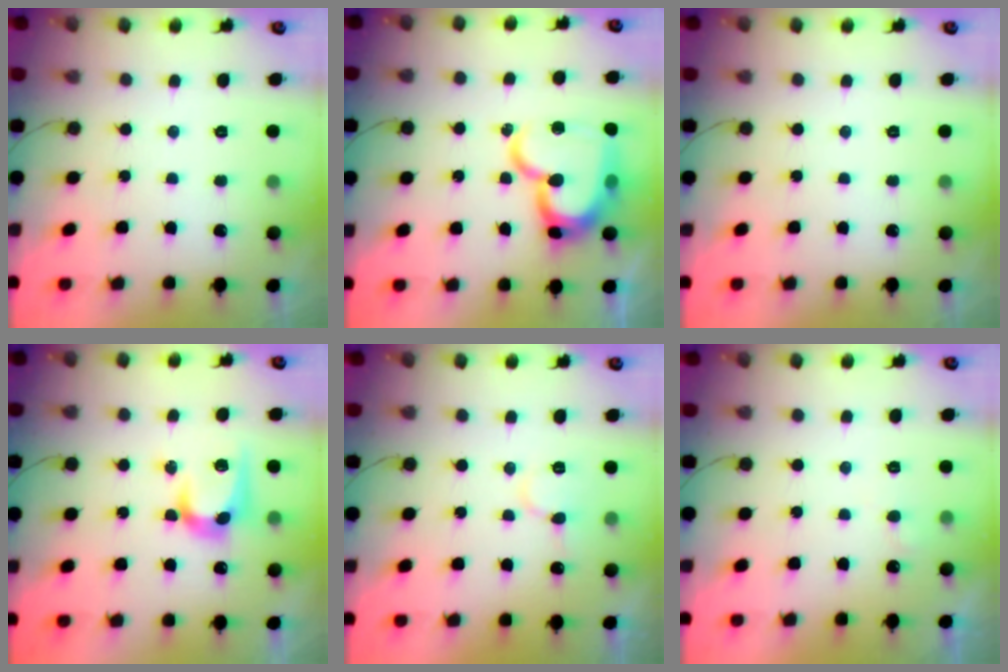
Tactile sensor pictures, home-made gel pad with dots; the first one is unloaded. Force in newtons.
{"total": 20.1, "press": 20.1, "slide": 1.5}
{"total": 0.0}
{"total": 12.5, "press": 12.5, "slide": 0.7}
{"total": 7.8, "press": 7.8, "slide": 0.9}
{"total": 4.9, "press": 4.9, "slide": 0.4}